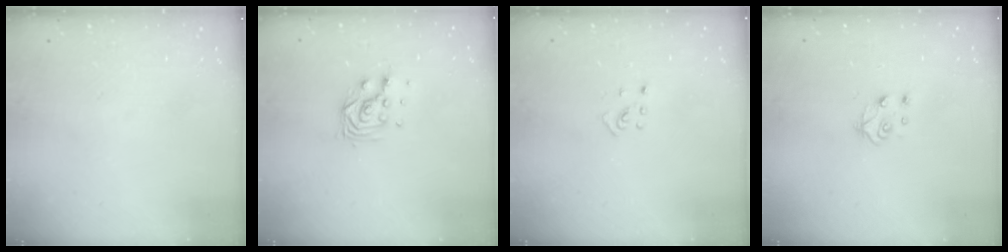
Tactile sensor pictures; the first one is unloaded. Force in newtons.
{"total": 7.3, "press": 7.2, "slide": 0.6}
{"total": 2.7, "press": 2.6, "slide": 0.6}
{"total": 5.6, "press": 5.6, "slide": 0.5}